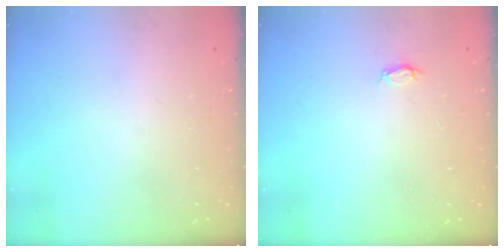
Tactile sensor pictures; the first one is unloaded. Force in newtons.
{"total": 2.9, "press": 2.9, "slide": 0.4}